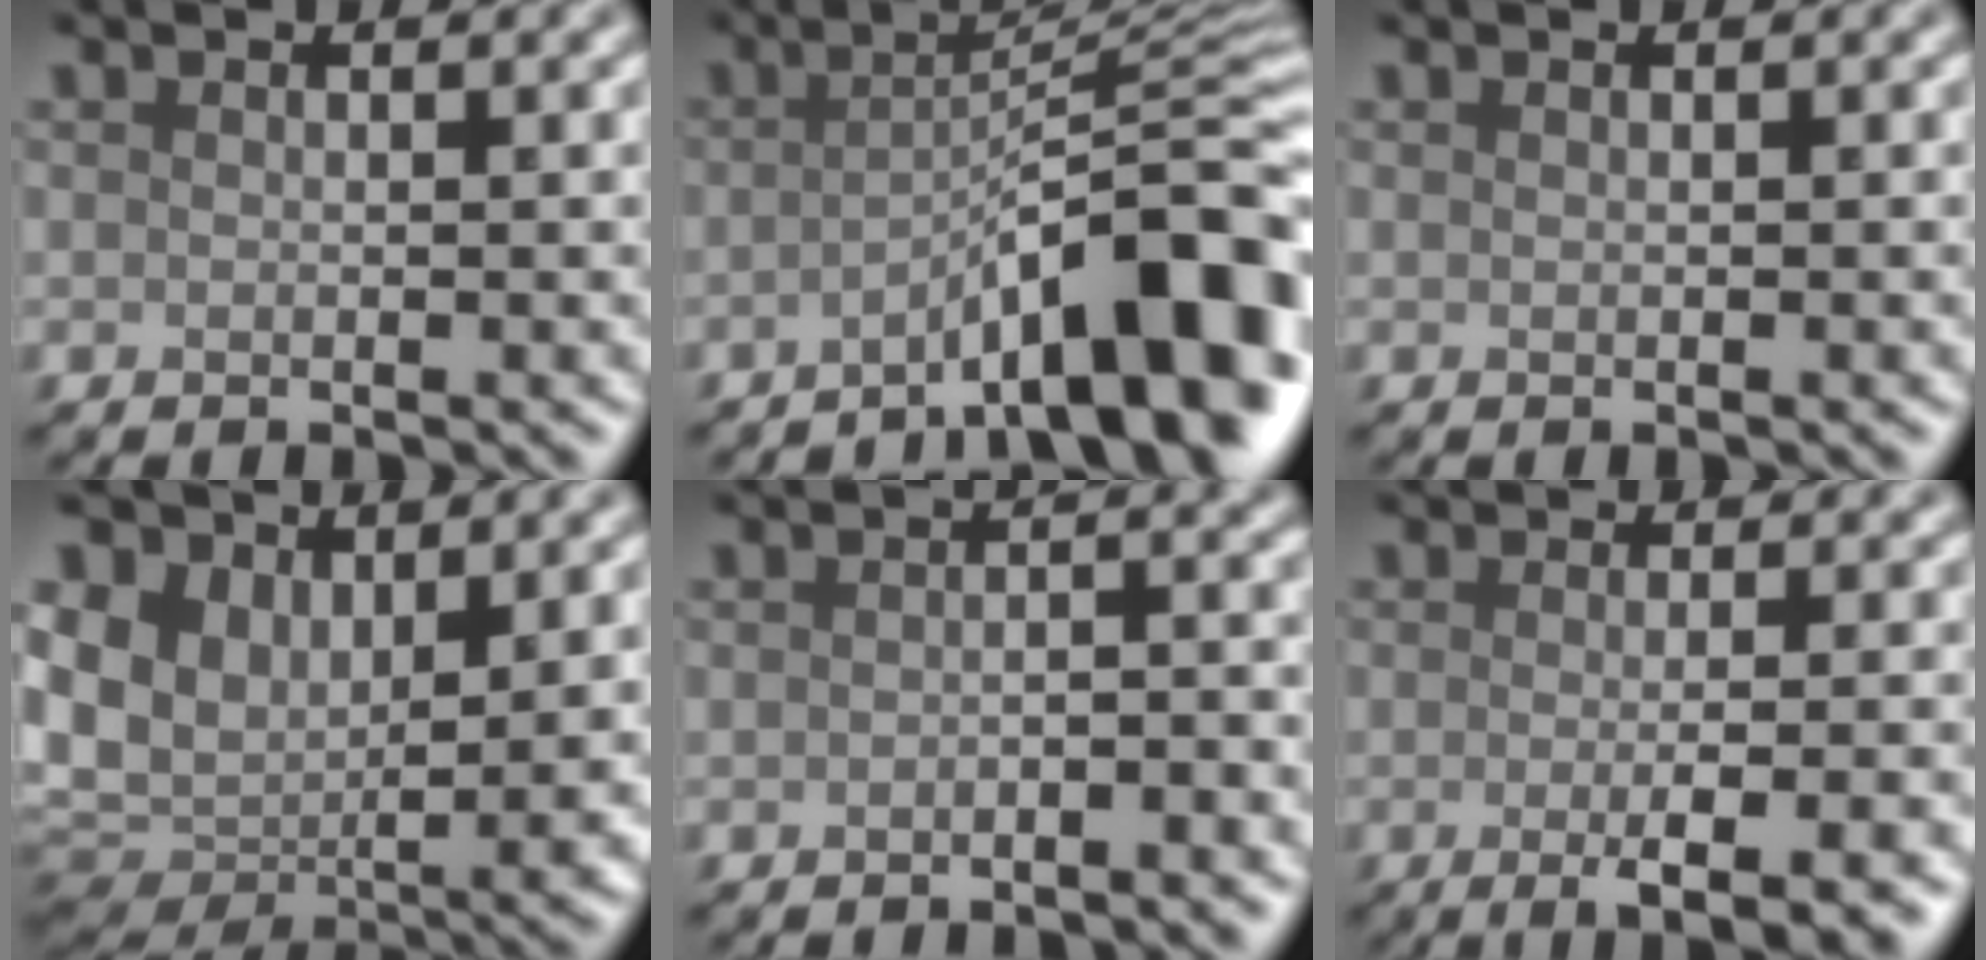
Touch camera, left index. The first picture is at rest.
{"total": 11.0, "force": [-5.3, 2.1, 9.4], "torque": [-0.108, 0.023, -0.090]}
{"total": 0.0}
{"total": 9.2, "force": [2.2, 6.2, 6.4], "torque": [-0.166, -0.013, 0.044]}
{"total": 2.0, "force": [-1.1, 0.5, 1.7], "torque": [-0.018, 0.006, -0.018]}
{"total": 5.2, "force": [-1.5, 1.4, 4.7], "torque": [-0.055, -0.008, -0.018]}